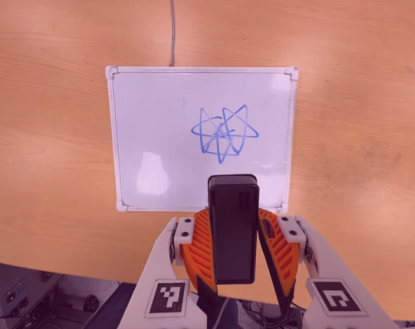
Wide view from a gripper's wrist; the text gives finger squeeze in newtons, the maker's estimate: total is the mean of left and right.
{"total": 5.3, "left": 4.8, "right": 5.8}